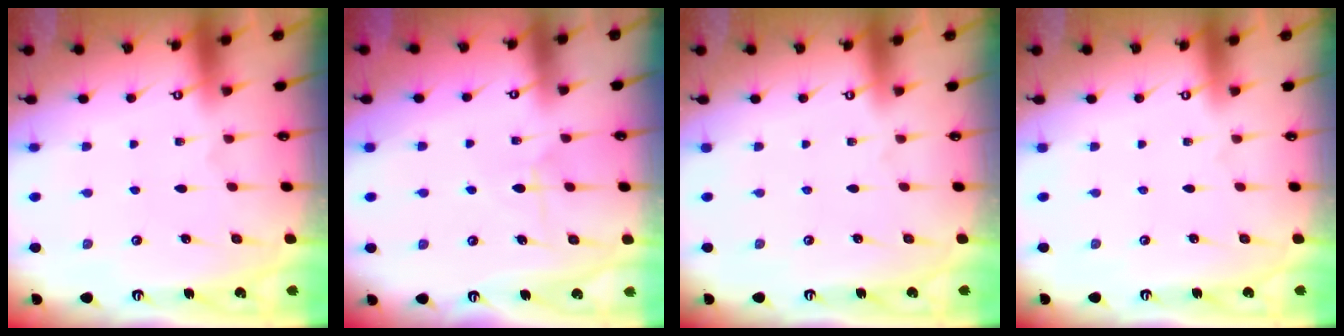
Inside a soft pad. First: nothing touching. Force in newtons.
{"total": 6.3, "press": 6.2, "slide": 0.7}
{"total": 0.0}
{"total": 0.0}